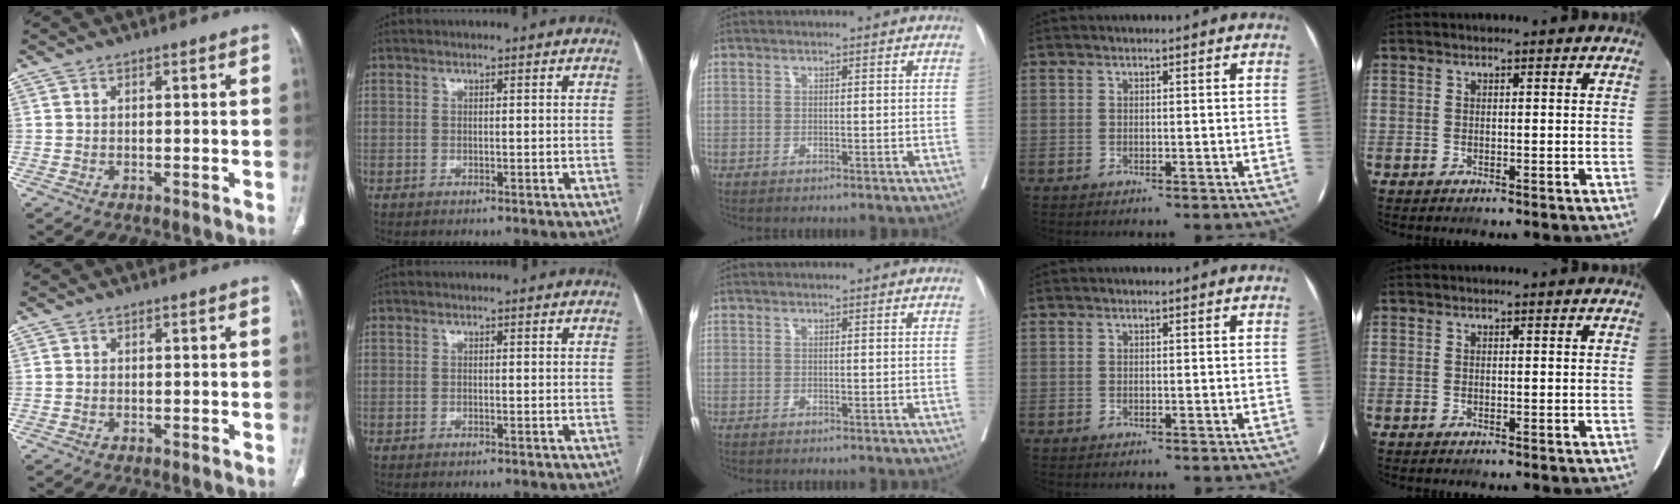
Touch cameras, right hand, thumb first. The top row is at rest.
{}